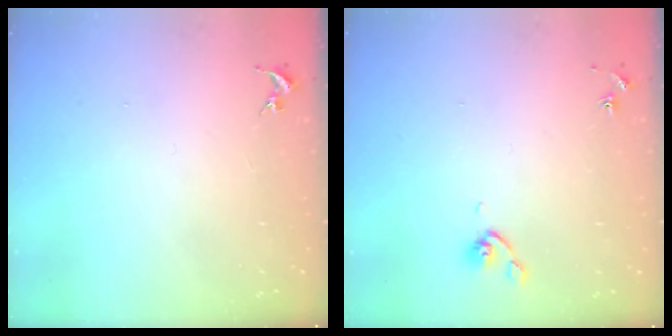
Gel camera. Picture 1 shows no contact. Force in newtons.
{"total": 4.6, "press": 4.5, "slide": 0.9}